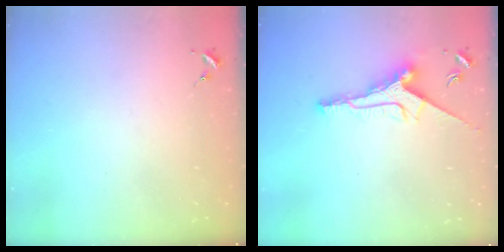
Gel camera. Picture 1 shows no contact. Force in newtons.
{"total": 9.9, "press": 9.9, "slide": 0.2}